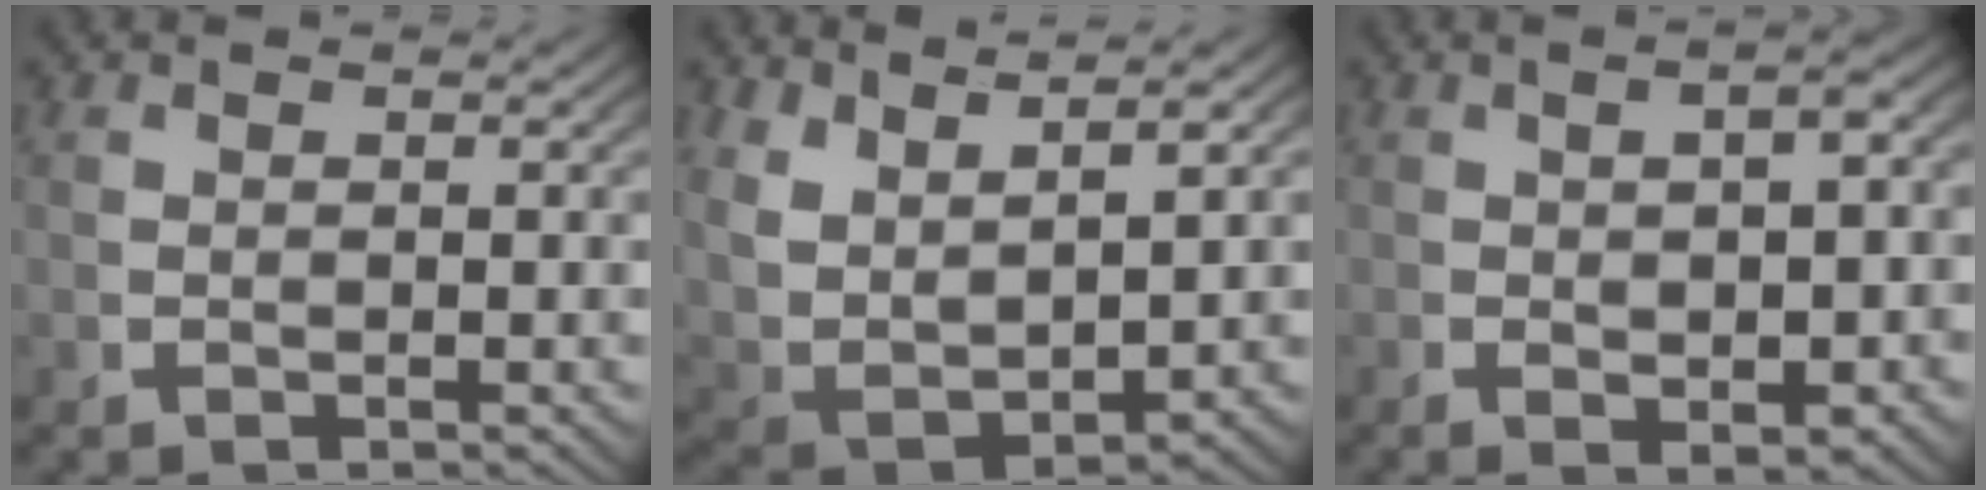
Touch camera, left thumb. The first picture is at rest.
{"total": 9.0, "force": [2.3, 6.5, 5.9], "torque": [-0.165, -0.036, 0.058]}
{"total": 4.5, "force": [0.0, 2.0, 4.1], "torque": [-0.049, 0.010, -0.001]}